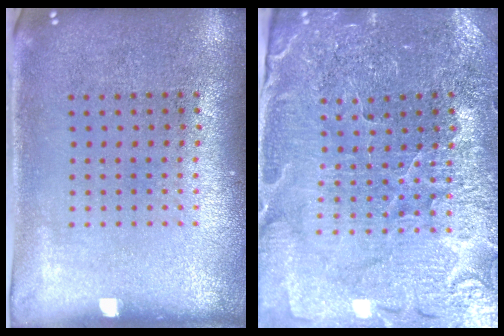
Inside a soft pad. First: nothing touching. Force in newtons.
{"total": 3.3, "press": 3.3, "slide": 0.3}